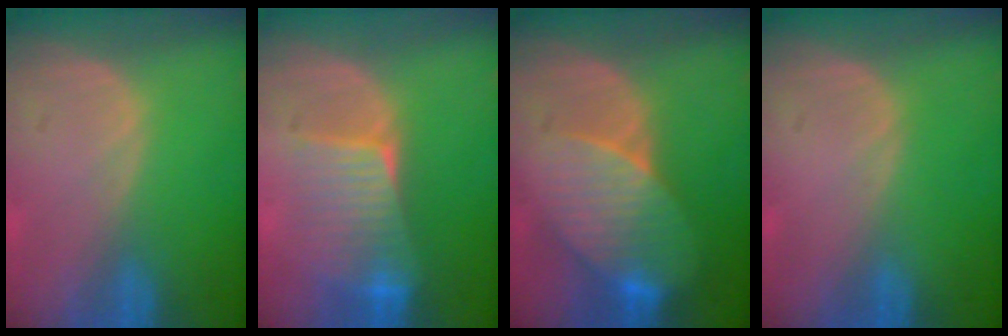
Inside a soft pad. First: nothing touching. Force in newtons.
{"total": 6.6, "press": 6.5, "slide": 1.1}
{"total": 8.3, "press": 7.9, "slide": 2.6}
{"total": 0.0}